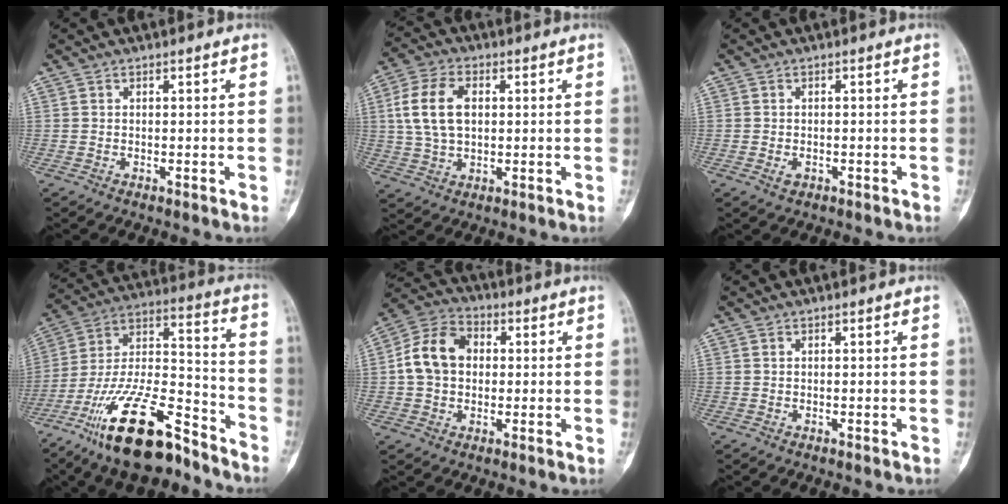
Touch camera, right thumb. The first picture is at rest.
{"total": 10.6, "force": [1.8, 6.7, 8.0], "torque": [-0.152, 0.009, 0.034]}
{"total": 1.4, "force": [-0.7, 1.0, 0.8], "torque": [-0.011, 0.004, -0.007]}
{"total": 22.2, "force": [-15.2, 7.4, 14.4], "torque": [-0.281, 0.078, -0.270]}
{"total": 10.7, "force": [0.9, 8.2, 6.8], "torque": [-0.114, 0.027, 0.006]}
{"total": 0.0}